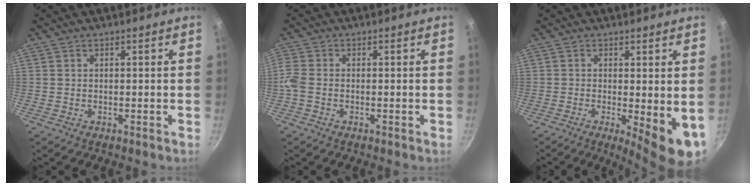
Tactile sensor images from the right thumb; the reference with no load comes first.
{"total": 2.7, "force": [-0.9, 1.6, 1.9], "torque": [-0.053, 0.004, -0.028]}
{"total": 8.9, "force": [-1.2, 2.6, 8.4], "torque": [-0.099, -0.011, -0.009]}